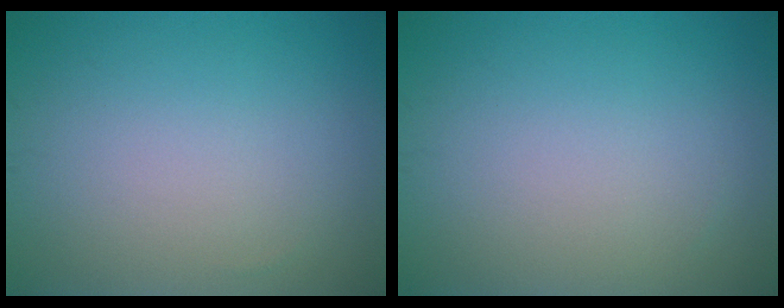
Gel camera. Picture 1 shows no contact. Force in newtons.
{"total": 0.0}